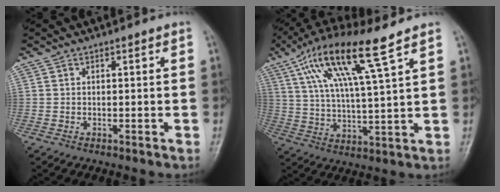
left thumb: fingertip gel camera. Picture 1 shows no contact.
{"total": 14.9, "force": [8.1, 2.1, 12.3], "torque": [-0.240, -0.015, 0.153]}